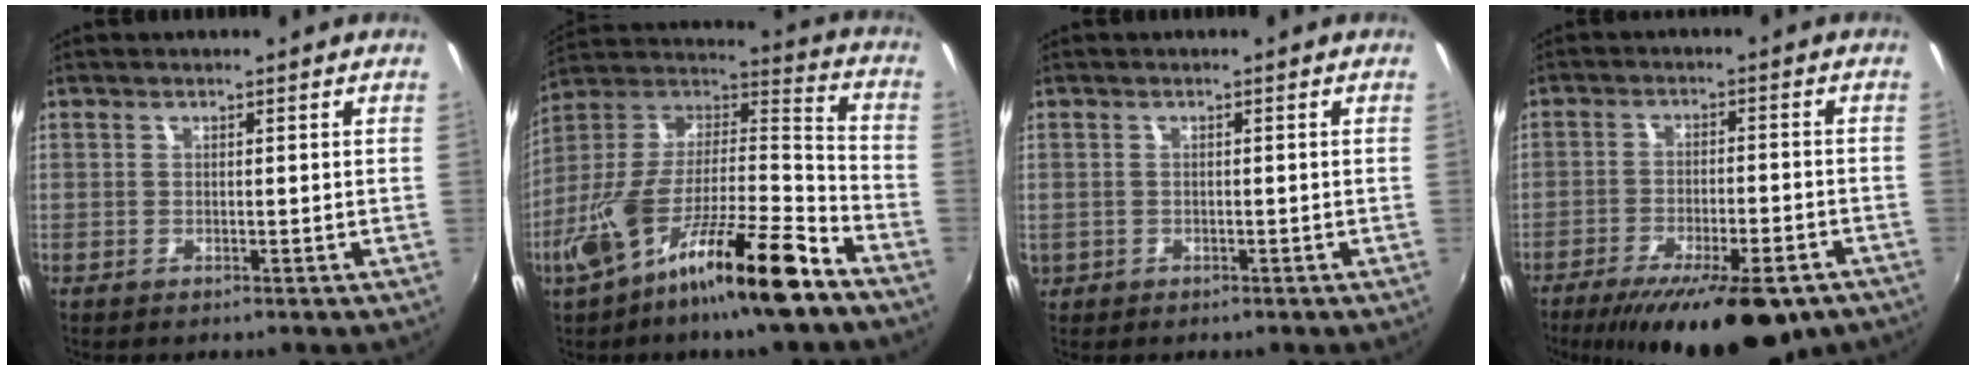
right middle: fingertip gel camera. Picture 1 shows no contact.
{"total": 22.2, "force": [-13.6, 3.9, 17.2], "torque": [-0.286, -0.012, -0.244]}
{"total": 2.1, "force": [-0.6, 1.8, 0.7], "torque": [-0.017, -0.001, -0.004]}
{"total": 19.2, "force": [-13.4, 6.0, 12.4], "torque": [-0.217, -0.040, -0.191]}